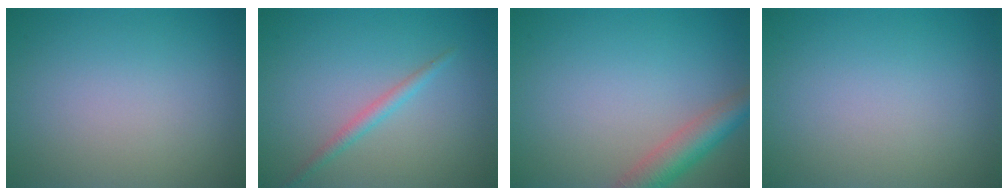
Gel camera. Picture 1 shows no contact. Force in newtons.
{"total": 1.5, "press": 1.5, "slide": 0.0}
{"total": 4.3, "press": 4.2, "slide": 0.2}
{"total": 0.0}